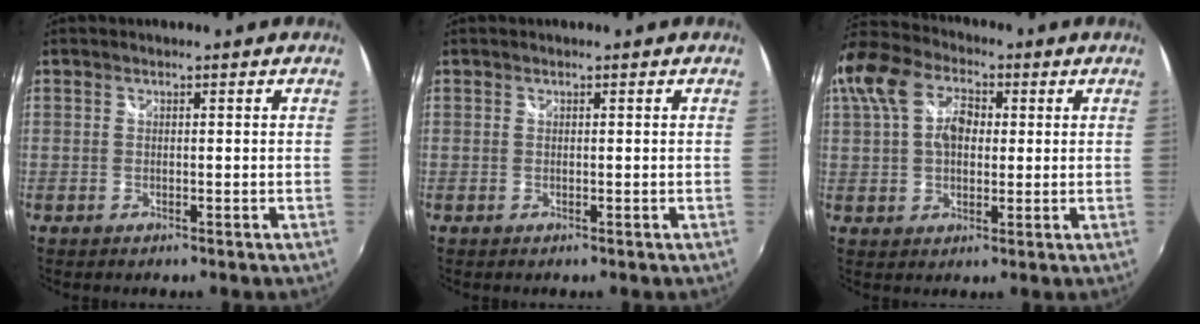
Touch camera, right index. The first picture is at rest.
{"total": 0.0}
{"total": 14.6, "force": [3.2, 10.2, 10.0], "torque": [-0.216, 0.038, 0.052]}